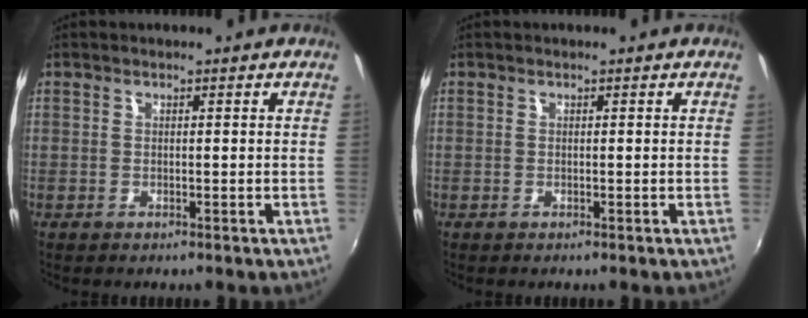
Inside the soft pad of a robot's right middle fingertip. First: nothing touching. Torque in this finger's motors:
{"motor_torque": [0.00, 0.00, 0.00, 0.00]}